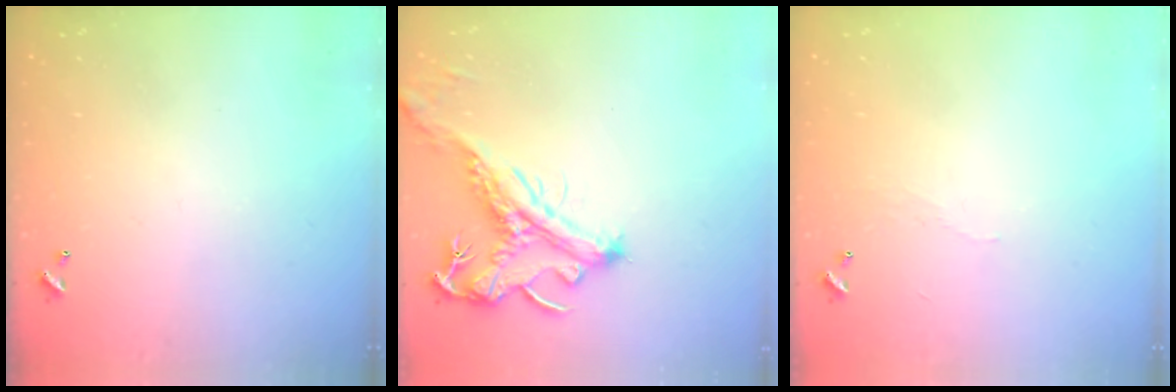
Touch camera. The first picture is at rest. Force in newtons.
{"total": 2.0, "press": 1.5, "slide": 1.3}
{"total": 2.0, "press": 1.9, "slide": 0.4}